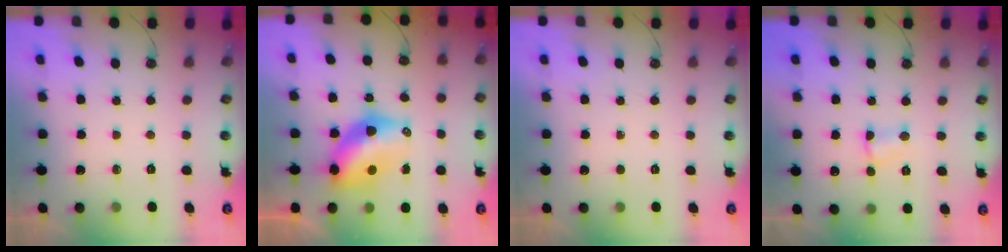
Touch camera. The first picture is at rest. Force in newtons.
{"total": 10.5, "press": 10.4, "slide": 0.5}
{"total": 0.0}
{"total": 3.6, "press": 3.6, "slide": 0.5}